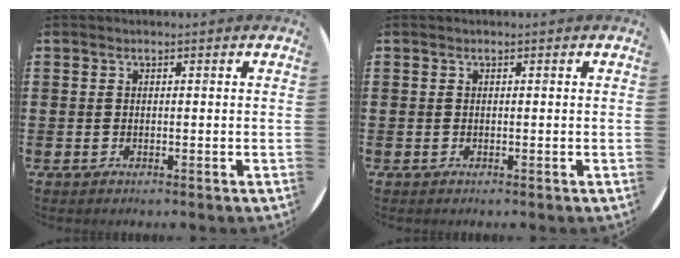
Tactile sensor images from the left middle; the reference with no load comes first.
{"total": 0.0}